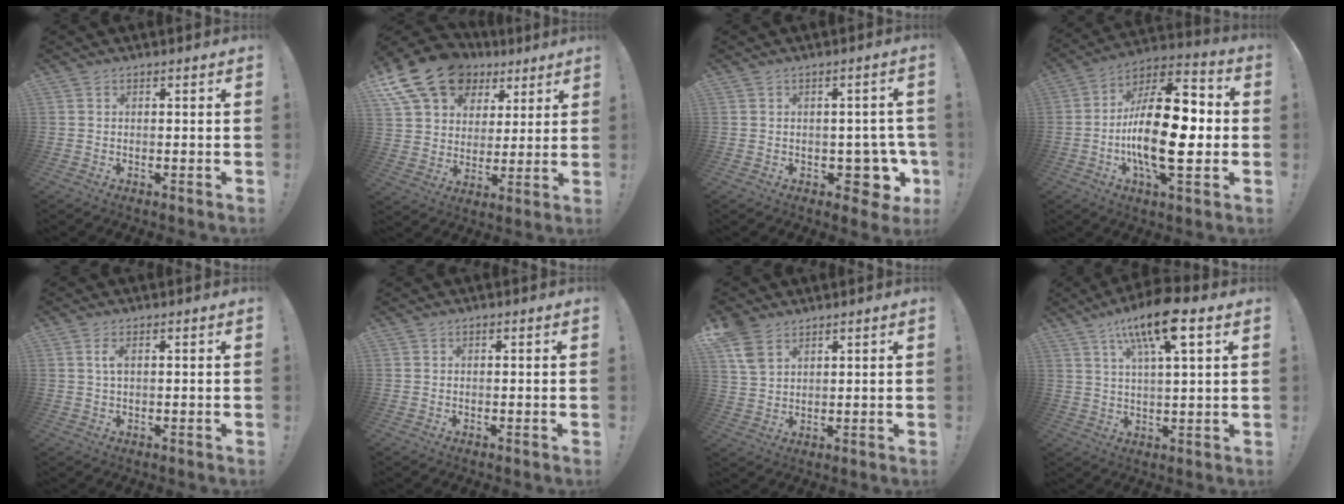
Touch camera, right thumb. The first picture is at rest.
{"total": 18.9, "force": [10.9, 12.7, 8.8], "torque": [-0.148, -0.057, 0.212]}
{"total": 7.7, "force": [-1.6, 5.6, 5.0], "torque": [-0.046, 0.005, -0.014]}
{"total": 24.5, "force": [-3.4, 10.5, 21.9], "torque": [-0.375, 0.018, -0.055]}
{"total": 2.6, "force": [0.8, 0.9, 2.3], "torque": [-0.045, 0.002, 0.011]}
{"total": 0.0}
{"total": 8.0, "force": [5.1, 4.7, 4.1], "torque": [-0.084, -0.017, 0.100]}
{"total": 13.4, "force": [7.1, 3.4, 10.9], "torque": [-0.182, -0.026, 0.113]}